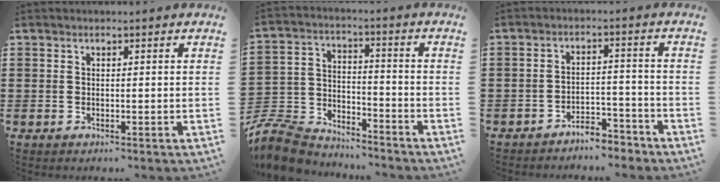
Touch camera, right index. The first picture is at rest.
{"total": 8.6, "force": [-8.1, 2.3, 1.8], "torque": [-0.057, 0.011, -0.164]}
{"total": 4.3, "force": [-4.2, 0.5, 0.5], "torque": [-0.011, 0.008, -0.087]}